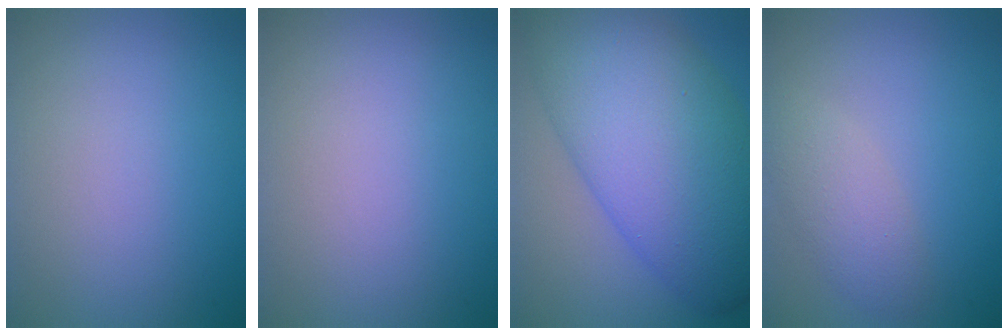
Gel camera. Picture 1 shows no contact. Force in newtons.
{"total": 0.0}
{"total": 13.2, "press": 13.2, "slide": 0.2}
{"total": 2.6, "press": 2.6, "slide": 0.2}